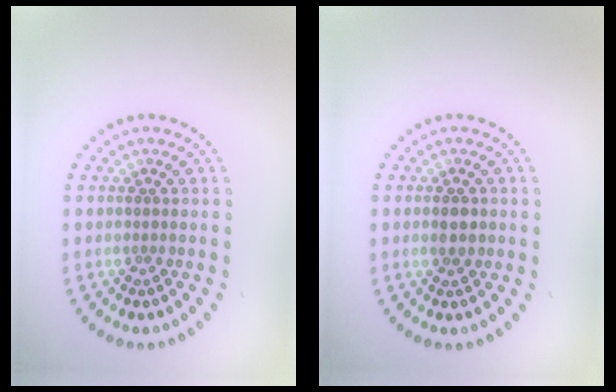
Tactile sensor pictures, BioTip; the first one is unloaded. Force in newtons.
{"total": 1.6, "press": 1.6, "slide": 0.2}